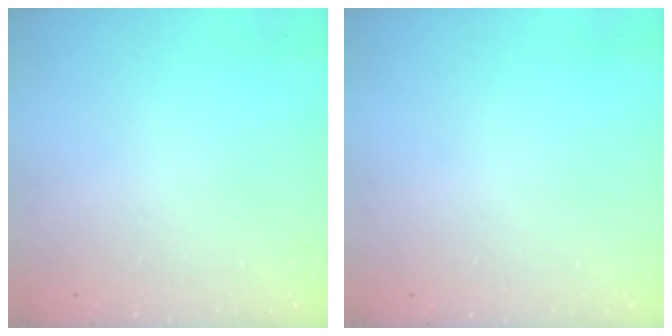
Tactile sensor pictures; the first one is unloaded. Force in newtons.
{"total": 0.0}